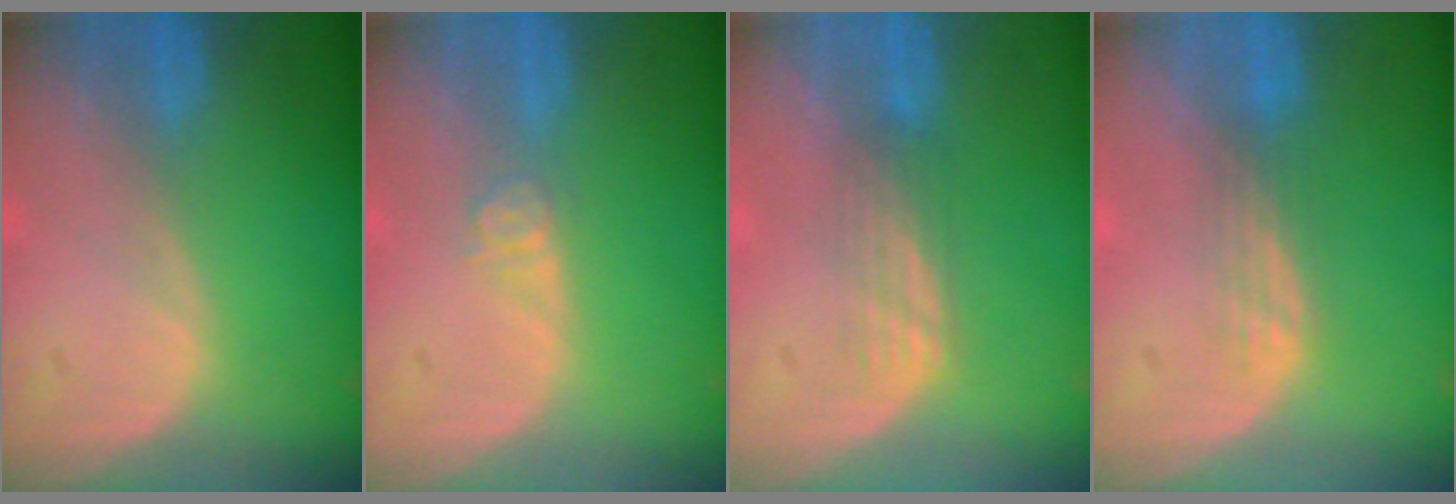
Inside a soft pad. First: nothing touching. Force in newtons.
{"total": 2.4, "press": 2.0, "slide": 1.3}
{"total": 3.1, "press": 2.6, "slide": 1.5}
{"total": 2.9, "press": 2.5, "slide": 1.5}